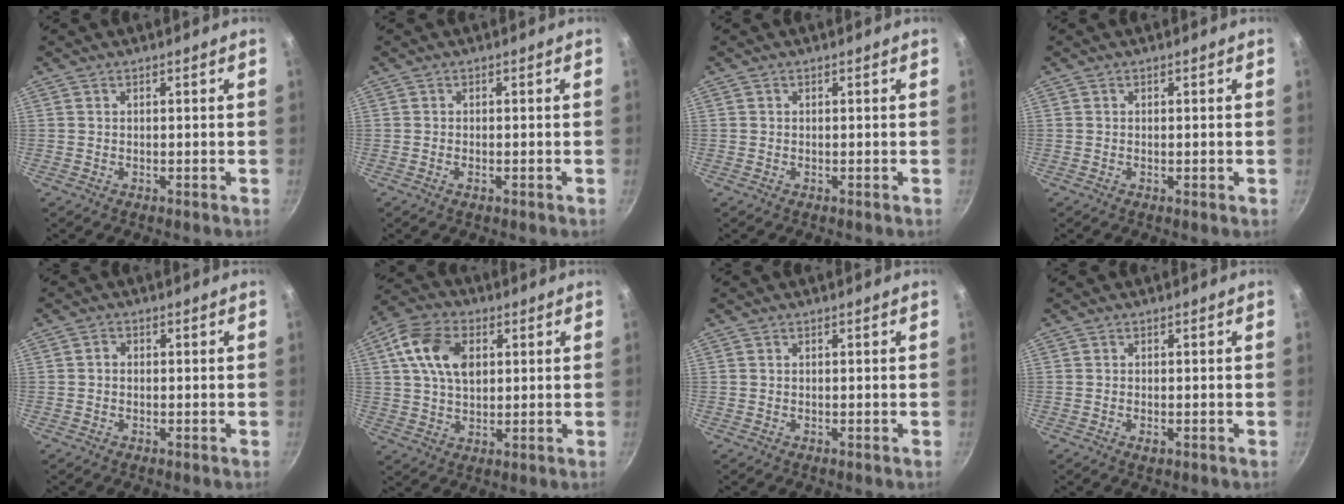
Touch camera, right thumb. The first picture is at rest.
{"total": 1.1, "force": [-0.5, 0.5, 0.8], "torque": [-0.020, 0.002, -0.009]}
{"total": 0.0}
{"total": 0.6, "force": [-0.1, 0.1, 0.5], "torque": [-0.008, -0.001, -0.003]}
{"total": 1.4, "force": [-0.1, 1.2, 0.7], "torque": [-0.013, 0.007, -0.004]}
{"total": 11.8, "force": [3.2, 7.7, 8.5], "torque": [-0.144, 0.006, 0.048]}
{"total": 0.0}
{"total": 1.2, "force": [-0.4, 0.6, 0.9], "torque": [-0.019, -0.001, -0.006]}